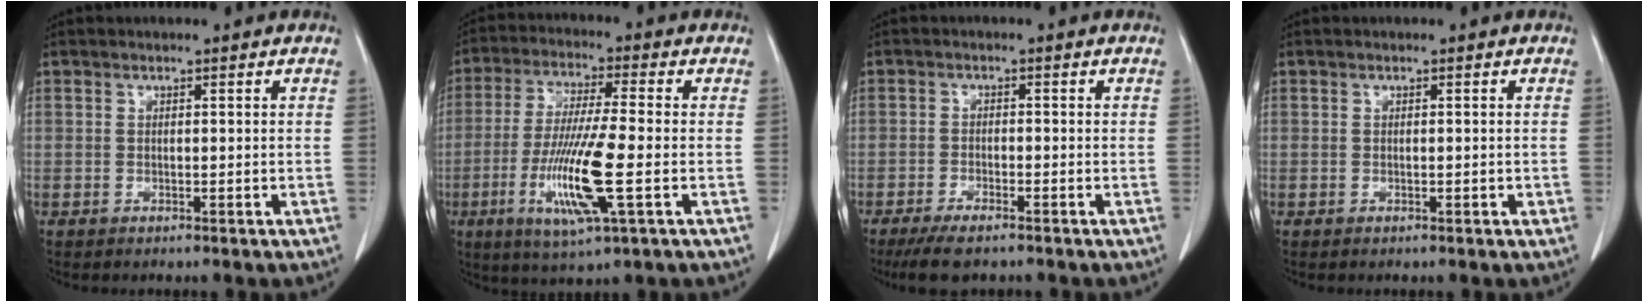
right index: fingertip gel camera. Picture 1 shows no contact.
{"total": 12.8, "force": [-3.5, 0.6, 12.3], "torque": [-0.246, -0.020, -0.068]}
{"total": 5.2, "force": [-3.9, 1.3, 3.0], "torque": [-0.054, -0.009, -0.069]}
{"total": 0.7, "force": [-0.1, 0.3, 0.6], "torque": [-0.011, 0.002, -0.001]}